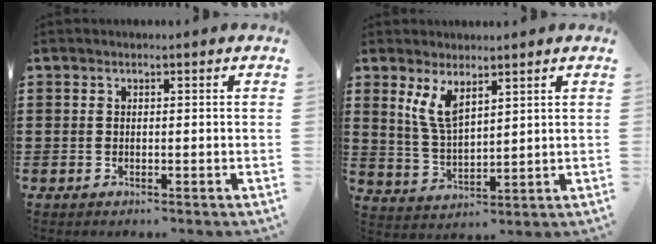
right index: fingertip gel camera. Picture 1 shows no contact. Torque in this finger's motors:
{"motor_torque": [1.03, 0.77, 0.22, 0.11]}